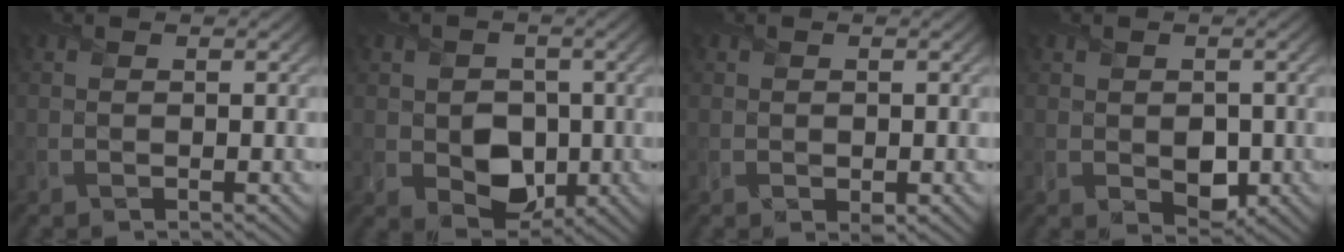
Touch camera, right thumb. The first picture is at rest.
{"total": 6.2, "force": [-0.5, 5.1, 3.5], "torque": [-0.073, -0.018, -0.009]}
{"total": 0.9, "force": [-0.1, 0.7, 0.6], "torque": [-0.009, -0.004, 0.000]}
{"total": 3.0, "force": [-0.3, 2.3, 1.9], "torque": [-0.038, -0.015, 0.002]}